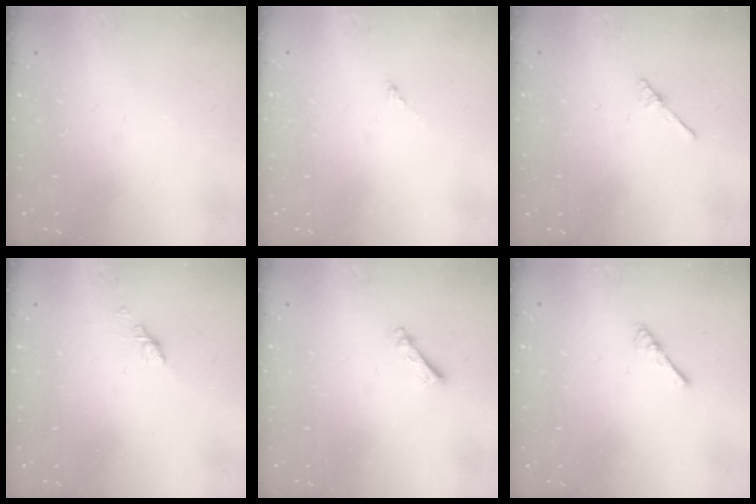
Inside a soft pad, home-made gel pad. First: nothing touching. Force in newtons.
{"total": 0.0}
{"total": 2.0, "press": 2.0, "slide": 0.2}
{"total": 1.1, "press": 1.0, "slide": 0.5}
{"total": 2.5, "press": 2.4, "slide": 0.5}
{"total": 1.8, "press": 1.7, "slide": 0.4}